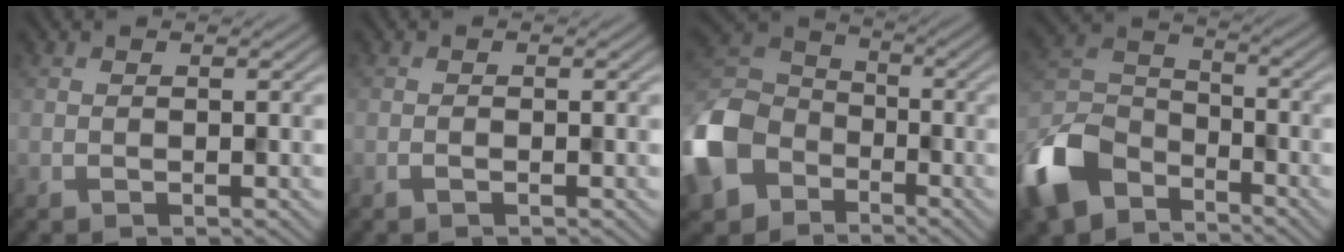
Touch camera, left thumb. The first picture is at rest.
{"total": 0.6, "force": [-0.4, 0.1, 0.5], "torque": [-0.010, 0.000, -0.006]}
{"total": 14.6, "force": [-6.9, 10.6, 7.2], "torque": [-0.237, -0.040, -0.147]}
{"total": 12.3, "force": [-8.1, 7.0, 6.1], "torque": [-0.153, -0.015, -0.178]}